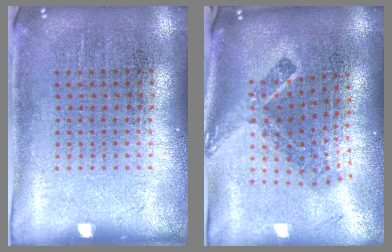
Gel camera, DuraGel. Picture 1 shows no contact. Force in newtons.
{"total": 2.2, "press": 1.5, "slide": 1.7}